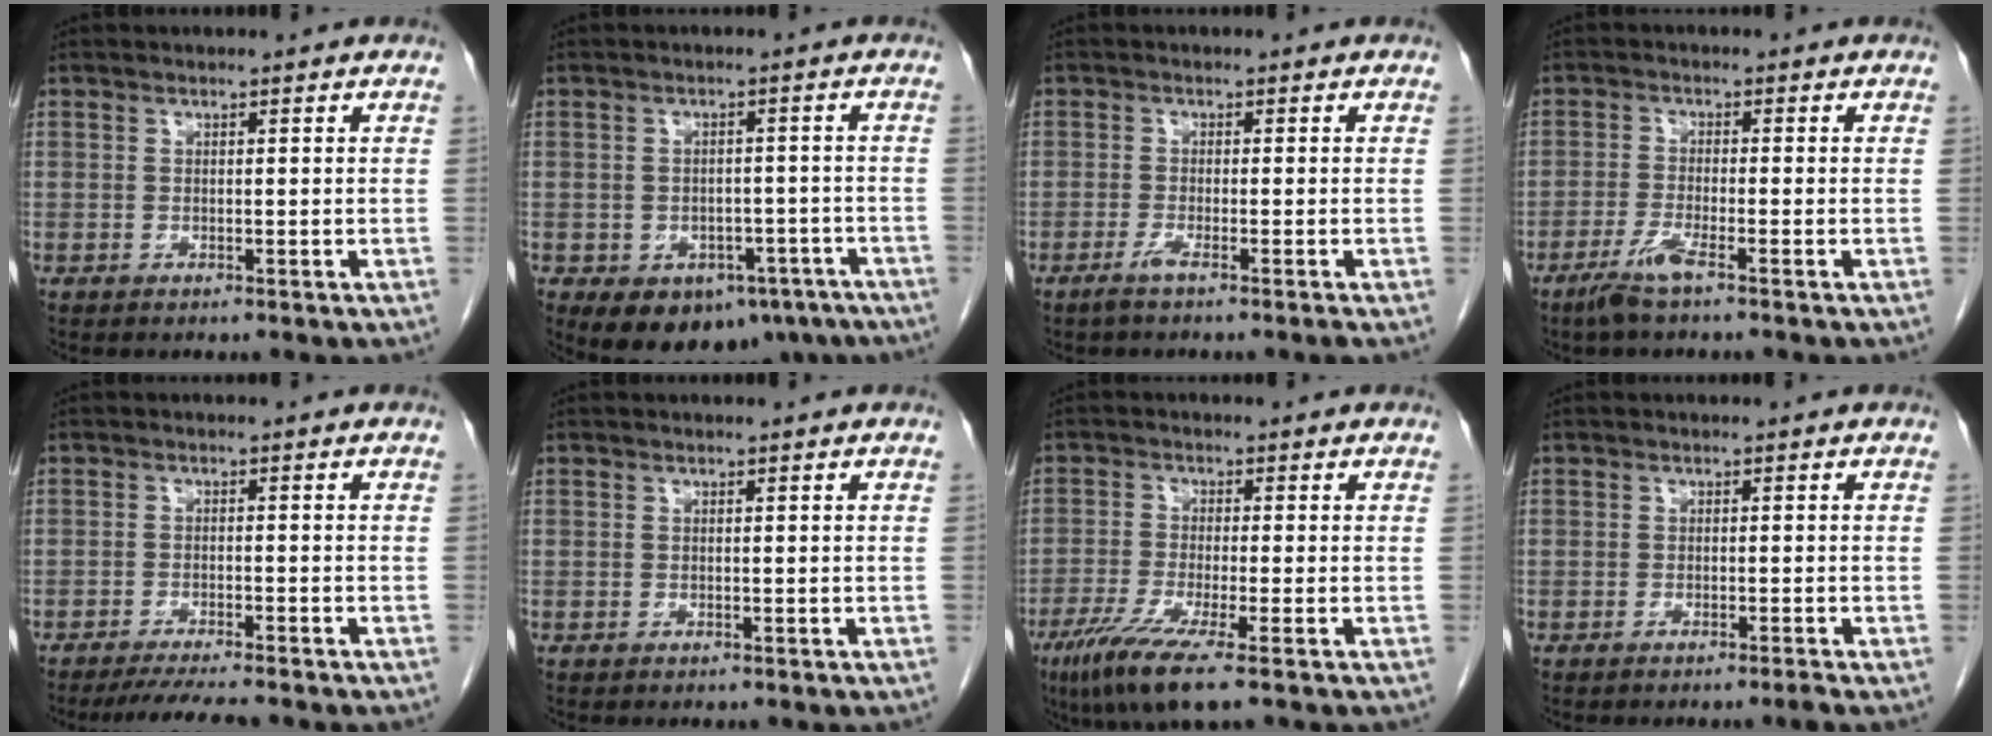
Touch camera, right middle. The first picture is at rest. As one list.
[{"total": 13.5, "force": [-8.4, 8.3, 6.5], "torque": [-0.099, 0.006, -0.100]}, {"total": 2.2, "force": [-1.5, -0.5, 1.4], "torque": [-0.031, -0.003, -0.034]}, {"total": 3.9, "force": [-2.7, -0.1, 2.9], "torque": [-0.065, -0.009, -0.058]}, {"total": 5.8, "force": [-5.2, -0.2, 2.7], "torque": [-0.040, -0.019, -0.084]}, {"total": 0.0}, {"total": 7.9, "force": [-4.7, -0.1, 6.3], "torque": [-0.122, -0.027, -0.086]}, {"total": 1.4, "force": [-1.1, -0.5, 0.7], "torque": [-0.012, 0.002, -0.019]}]